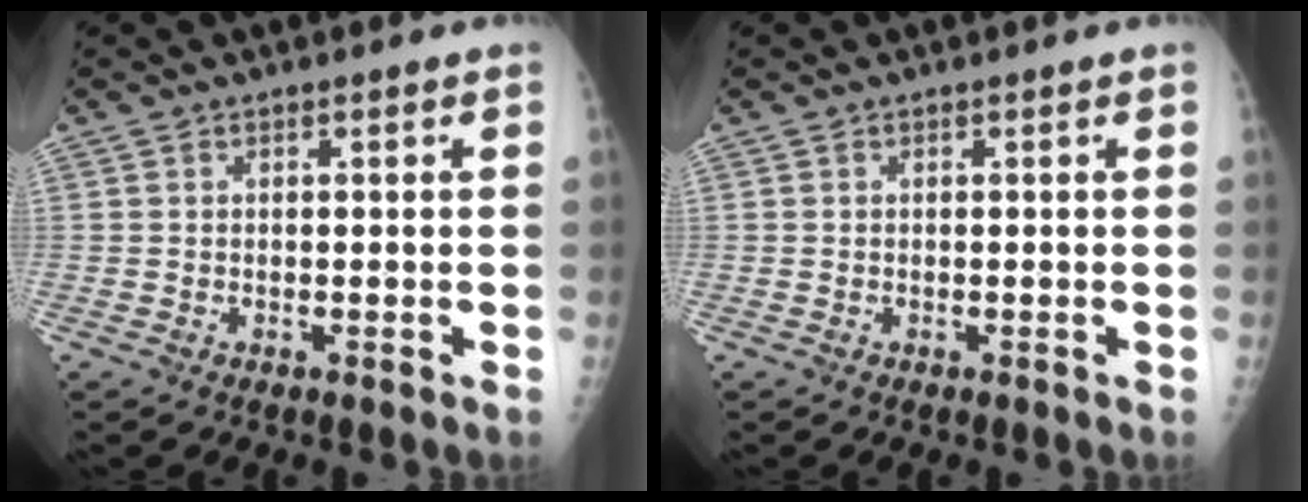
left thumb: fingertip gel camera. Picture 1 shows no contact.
{"total": 0.0}